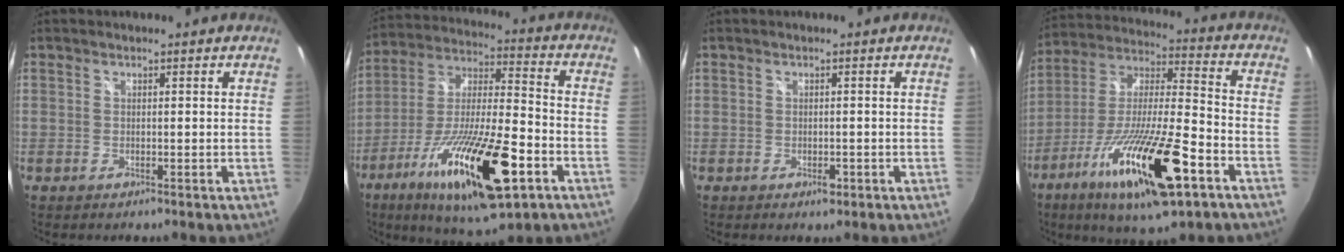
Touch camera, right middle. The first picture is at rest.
{"total": 23.8, "force": [-11.2, 6.1, 20.1], "torque": [-0.369, -0.047, -0.191]}
{"total": 1.4, "force": [-0.7, 0.9, 0.9], "torque": [-0.011, -0.002, -0.010]}
{"total": 22.5, "force": [-11.5, 4.7, 18.8], "torque": [-0.355, -0.048, -0.206]}